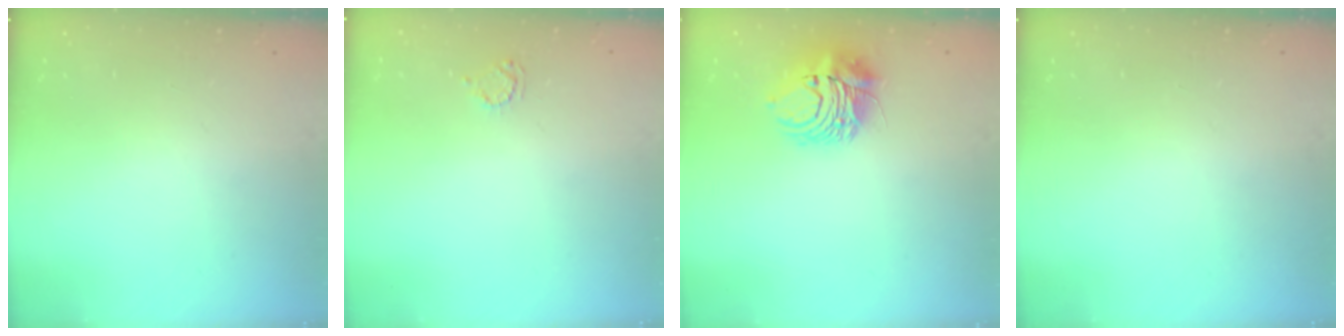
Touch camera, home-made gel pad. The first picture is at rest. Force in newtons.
{"total": 2.9, "press": 2.9, "slide": 0.3}
{"total": 9.0, "press": 8.9, "slide": 1.3}
{"total": 0.0}